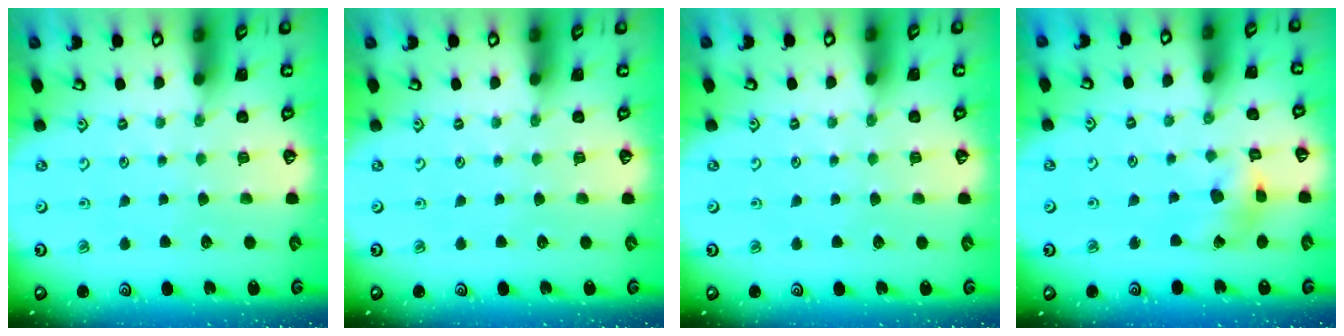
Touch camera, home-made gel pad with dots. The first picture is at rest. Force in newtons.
{"total": 0.0}
{"total": 0.0}
{"total": 9.9, "press": 9.8, "slide": 1.1}